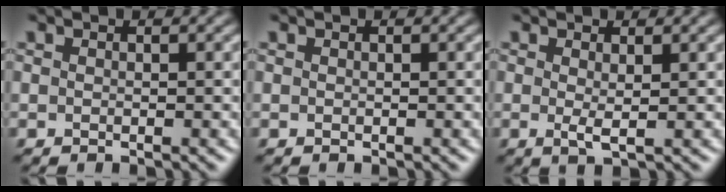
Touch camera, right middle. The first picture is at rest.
{"total": 0.0}
{"total": 1.3, "force": [0.2, 0.2, 1.3], "torque": [-0.023, -0.004, 0.004]}